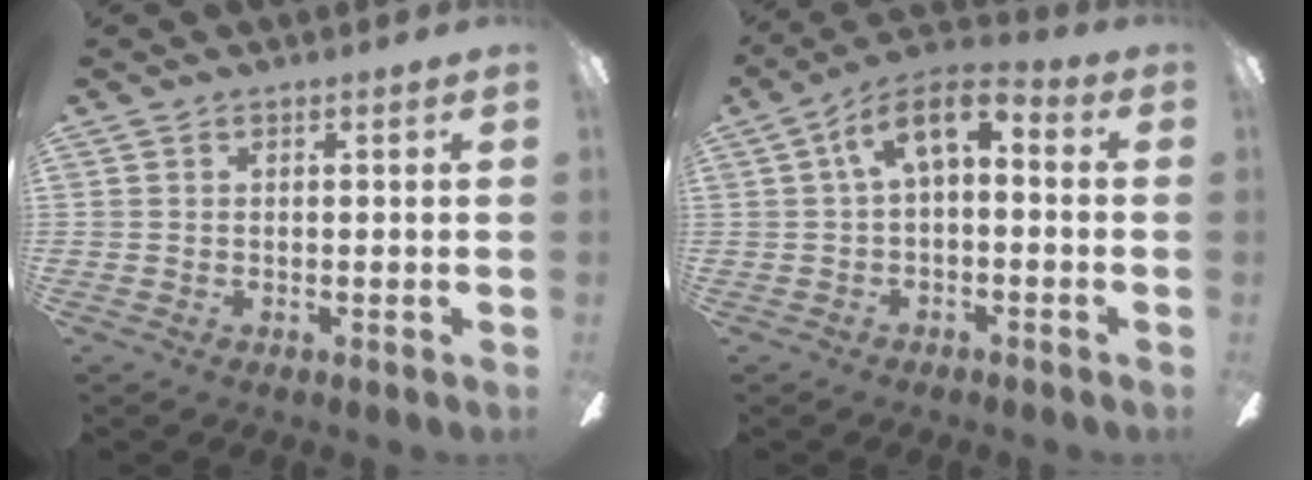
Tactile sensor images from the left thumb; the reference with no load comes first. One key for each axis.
{"total": 8.7, "fx": 1.8, "fy": 4.5, "fz": 7.2, "tx": -0.120, "ty": 0.005, "tz": 0.033}